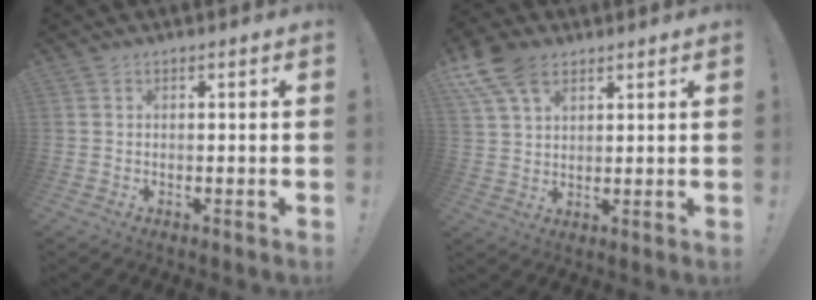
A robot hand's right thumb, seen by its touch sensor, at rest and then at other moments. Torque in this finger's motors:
{"motor_torque": [0.31, 0.31, 0.41, 0.18, 0.05]}